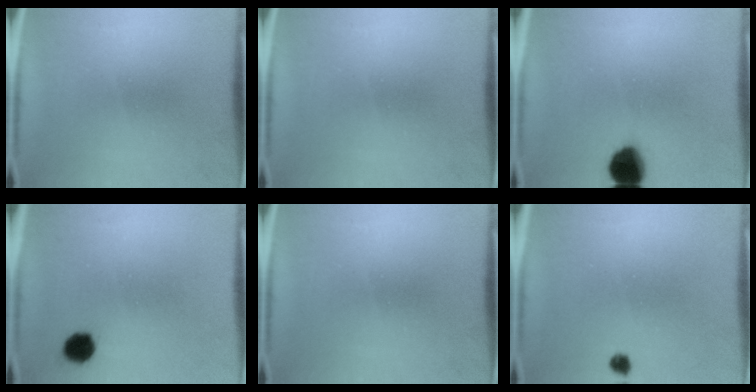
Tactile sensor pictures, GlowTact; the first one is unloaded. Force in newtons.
{"total": 0.0}
{"total": 9.3}
{"total": 4.3}
{"total": 0.0}
{"total": 1.4}